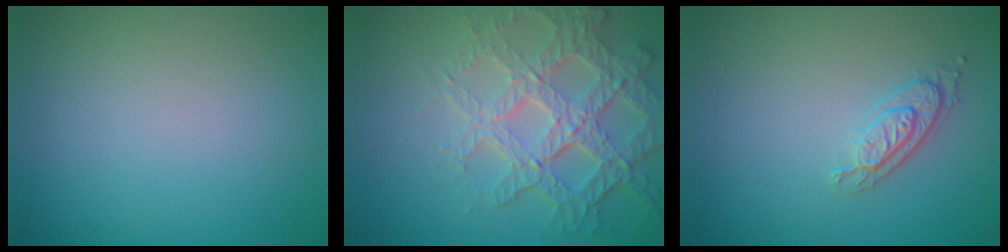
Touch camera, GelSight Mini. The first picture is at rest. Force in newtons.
{"total": 7.1, "press": 5.1, "slide": 5.0}
{"total": 2.1, "press": 1.8, "slide": 1.1}